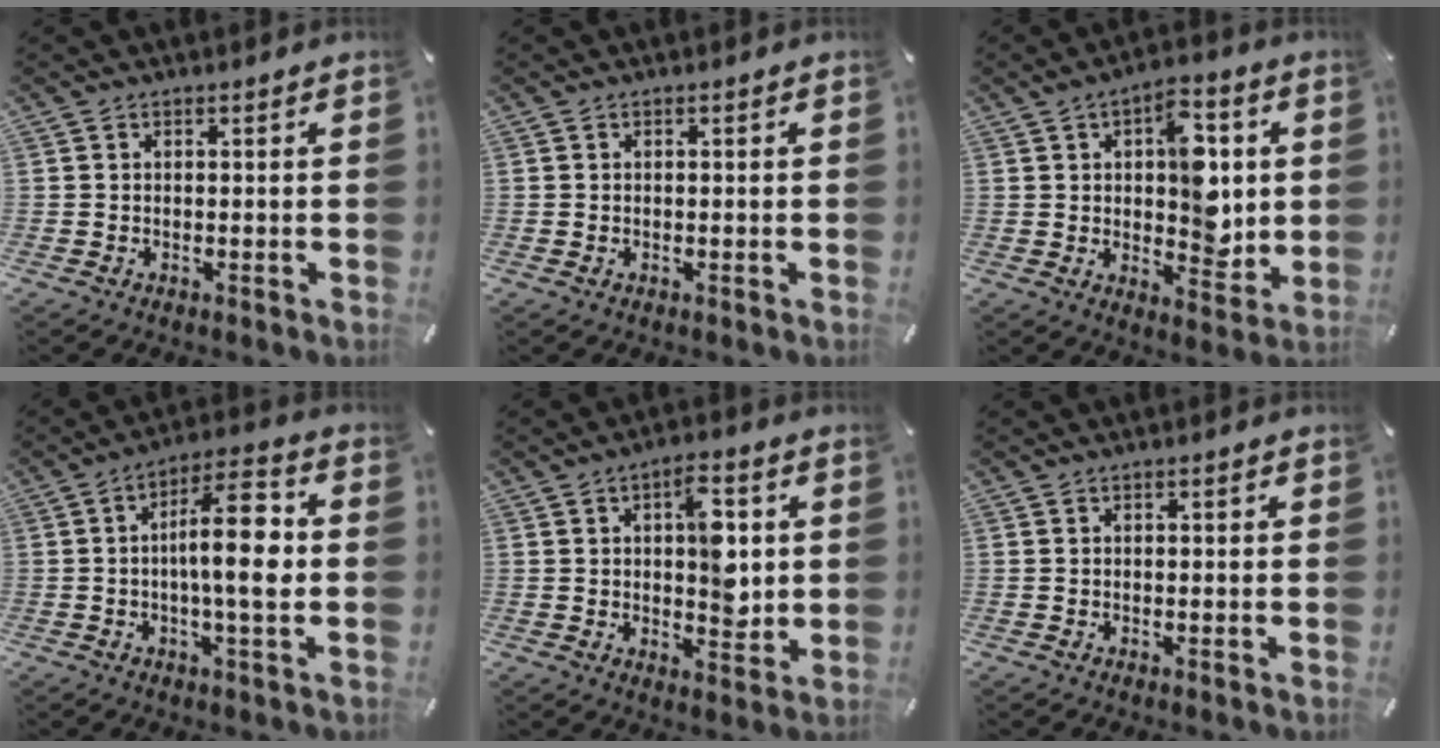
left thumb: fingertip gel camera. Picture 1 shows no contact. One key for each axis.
{"total": 0.0}
{"total": 13.4, "fx": 1.9, "fy": 8.3, "fz": 10.4, "tx": -0.111, "ty": -0.007, "tz": 0.032}
{"total": 14.2, "fx": -0.1, "fy": 3.8, "fz": 13.6, "tx": -0.226, "ty": 0.002, "tz": -0.011}
{"total": 10.9, "fx": 1.9, "fy": 6.2, "fz": 8.7, "tx": -0.100, "ty": -0.007, "tz": 0.027}
{"total": 0.6, "fx": 0.0, "fy": 0.2, "fz": 0.5, "tx": -0.010, "ty": 0.001, "tz": -0.001}